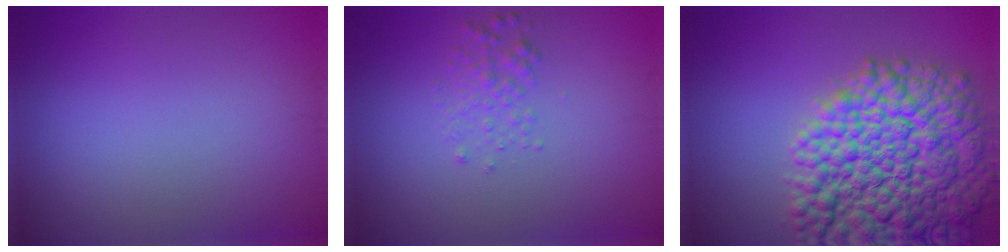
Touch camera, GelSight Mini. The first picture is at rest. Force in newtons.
{"total": 1.6, "press": 1.6, "slide": 0.0}
{"total": 15.3, "press": 15.3, "slide": 0.5}